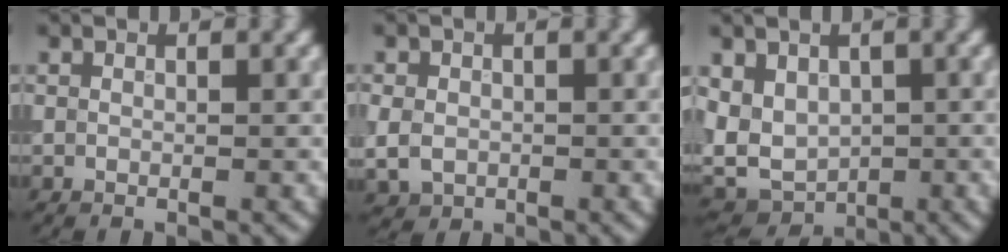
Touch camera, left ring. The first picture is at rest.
{"total": 2.7, "force": [-0.4, 2.3, 1.4], "torque": [-0.028, -0.006, -0.009]}
{"total": 5.4, "force": [0.1, 4.1, 3.5], "torque": [-0.077, -0.004, 0.003]}